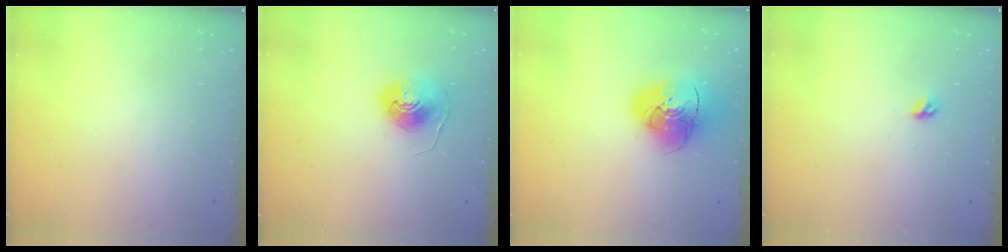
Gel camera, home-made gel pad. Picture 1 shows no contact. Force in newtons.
{"total": 9.1, "press": 9.1, "slide": 0.4}
{"total": 15.6, "press": 15.4, "slide": 2.4}
{"total": 3.5, "press": 3.4, "slide": 0.7}